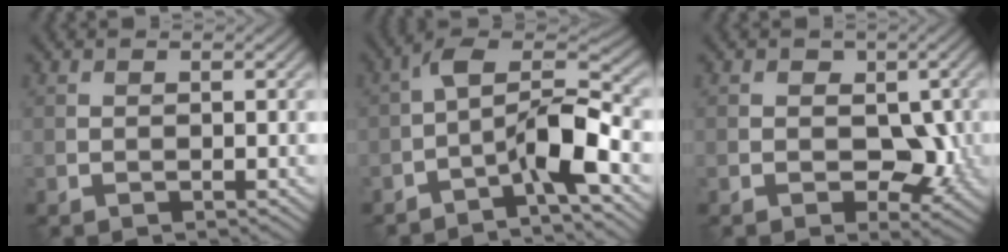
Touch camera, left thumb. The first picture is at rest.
{"total": 8.8, "force": [-3.9, 2.5, 7.4], "torque": [-0.121, 0.022, -0.080]}
{"total": 5.2, "force": [-0.4, 3.9, 3.4], "torque": [-0.036, -0.006, -0.016]}